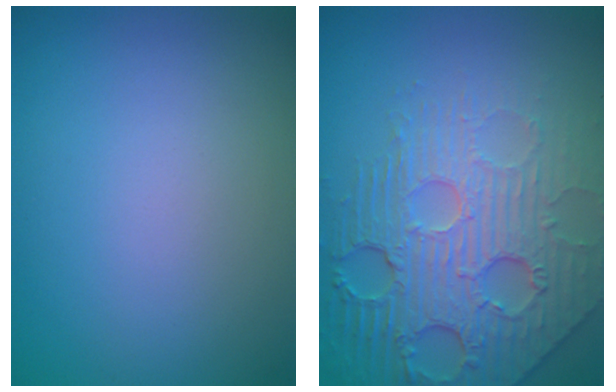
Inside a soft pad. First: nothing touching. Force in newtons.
{"total": 7.3, "press": 5.4, "slide": 5.0}